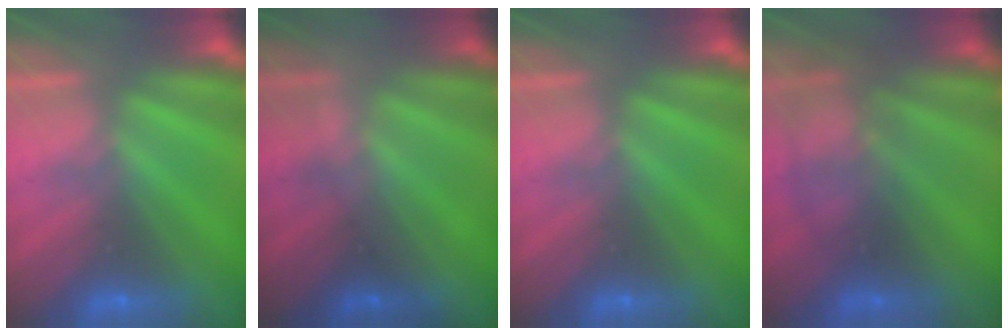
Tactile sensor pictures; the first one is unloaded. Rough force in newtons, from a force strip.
{"total": 1.3}
{"total": 0.0}
{"total": 2.1}